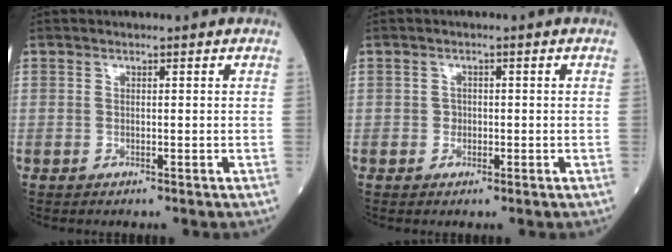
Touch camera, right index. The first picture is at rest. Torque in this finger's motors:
{"motor_torque": [0.24, -0.12, 0.05, 0.01]}